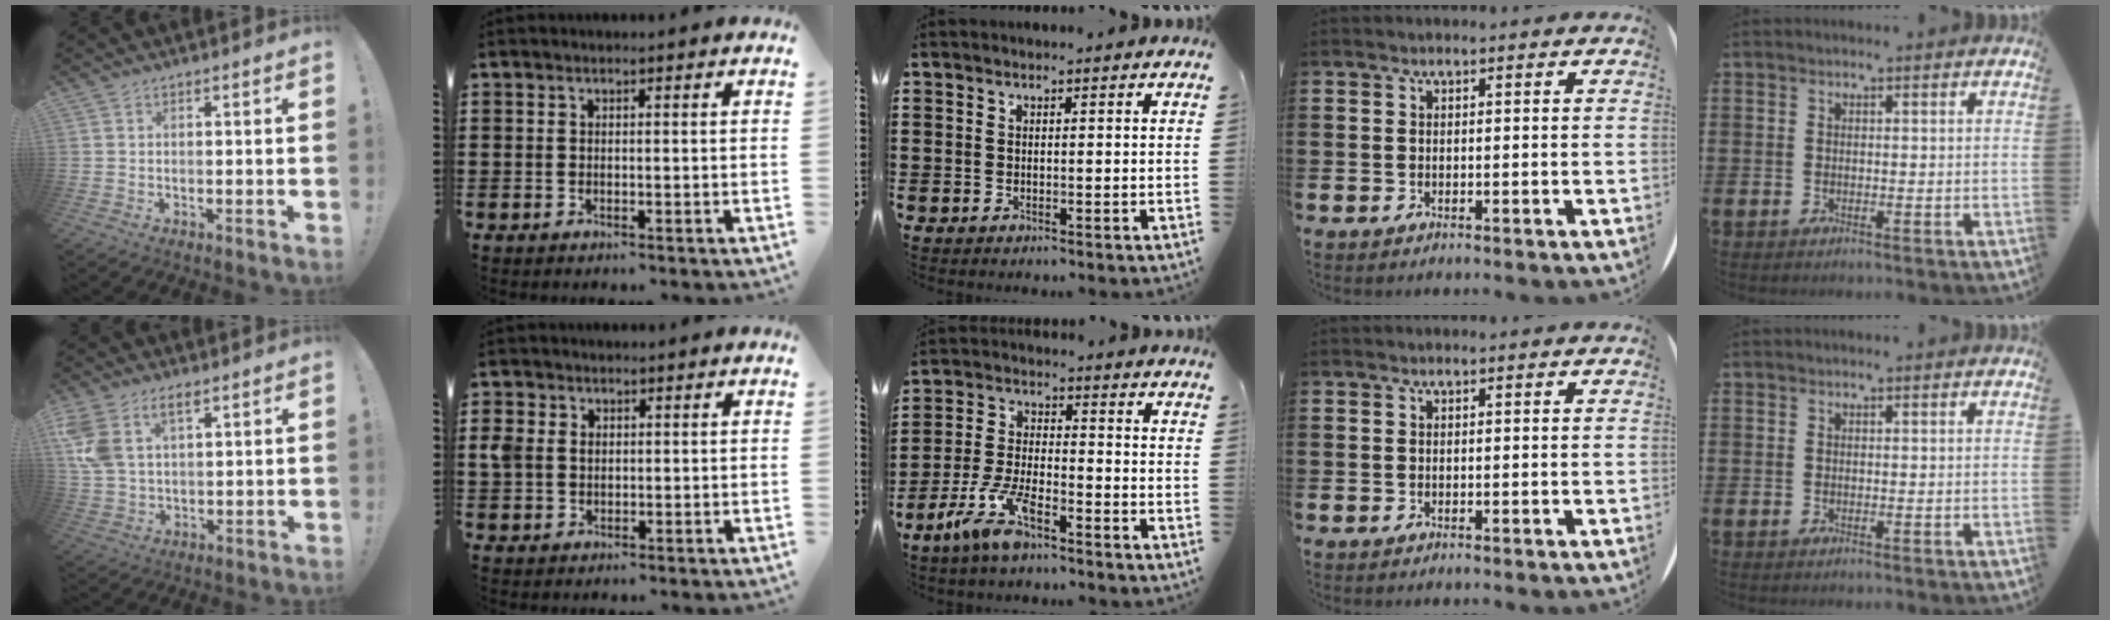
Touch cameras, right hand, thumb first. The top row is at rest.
{"thumb": {"total": 9.2, "force": [4.9, 5.3, 5.8], "torque": [-0.125, -0.010, 0.094]}, "index": {"total": 2.8, "force": [0.5, 2.3, 1.5], "torque": [-0.044, 0.008, 0.006]}, "middle": {"total": 8.0, "force": [-5.4, 1.9, 5.5], "torque": [-0.129, -0.007, -0.105]}}